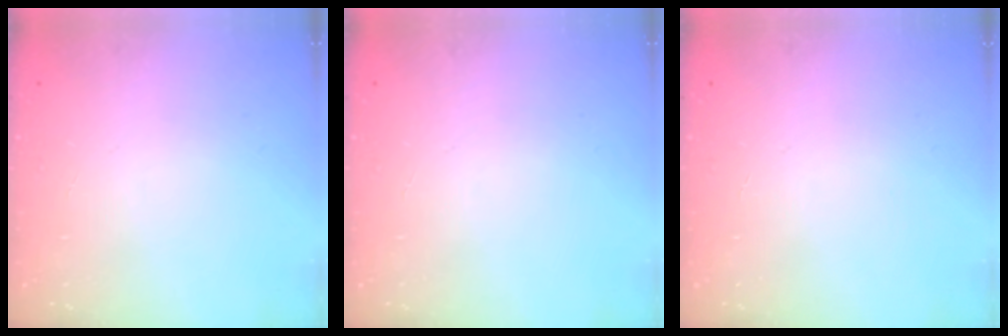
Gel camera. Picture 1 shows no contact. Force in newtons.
{"total": 0.0}
{"total": 0.0}